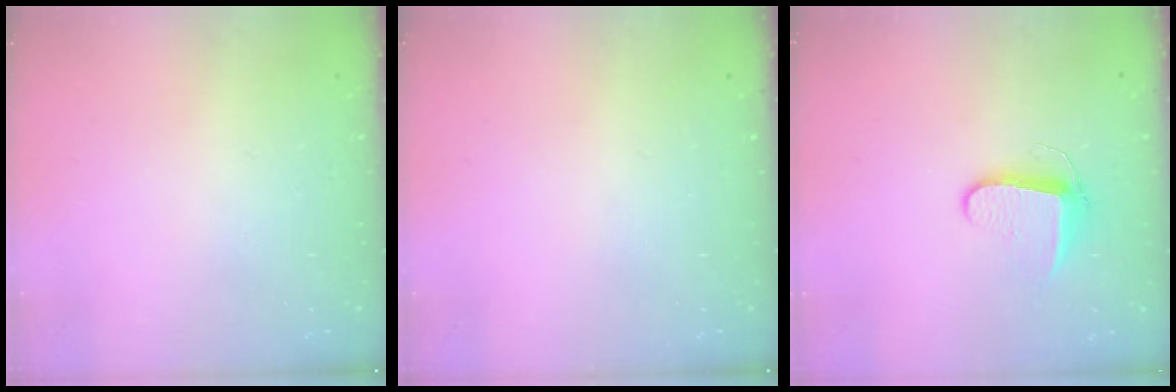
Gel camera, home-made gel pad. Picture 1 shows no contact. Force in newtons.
{"total": 0.0}
{"total": 8.1, "press": 8.1, "slide": 0.9}